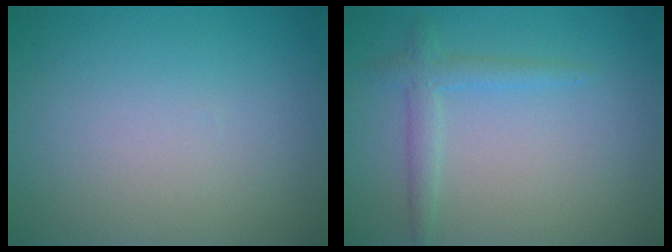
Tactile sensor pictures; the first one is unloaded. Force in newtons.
{"total": 1.9, "press": 1.9, "slide": 0.1}